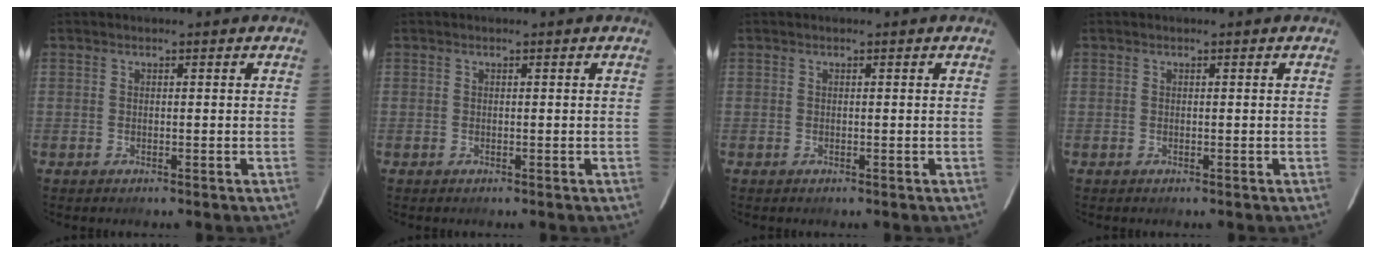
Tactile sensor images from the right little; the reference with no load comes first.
{"total": 0.0}
{"total": 0.0}
{"total": 0.0}